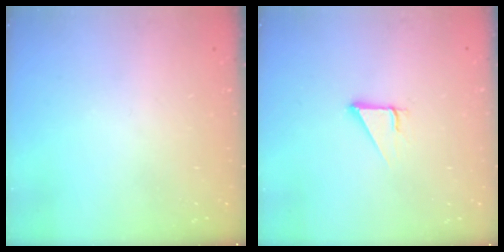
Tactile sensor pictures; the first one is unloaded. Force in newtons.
{"total": 3.0, "press": 3.0, "slide": 0.1}